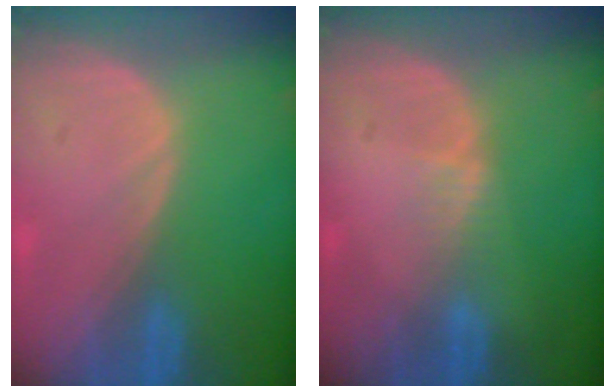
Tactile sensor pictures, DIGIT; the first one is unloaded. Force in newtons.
{"total": 1.3, "press": 1.3, "slide": 0.2}